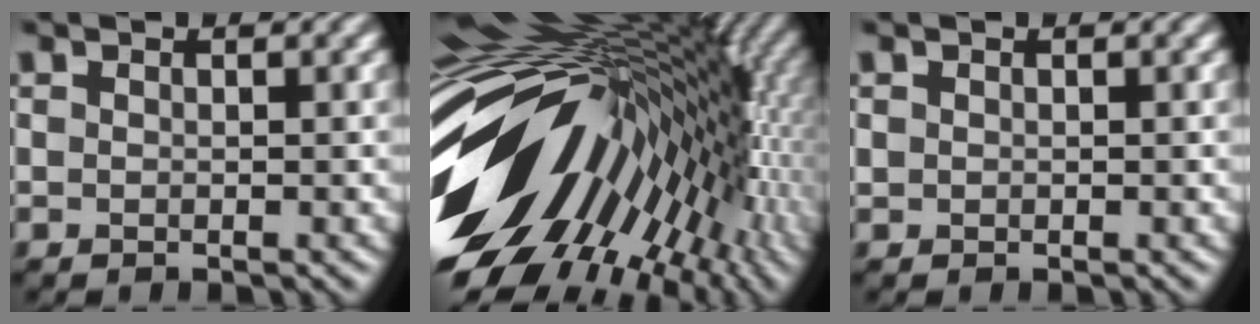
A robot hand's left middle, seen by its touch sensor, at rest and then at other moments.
{"total": 18.1, "force": [-1.6, 11.1, 14.2], "torque": [-0.205, -0.002, -0.022]}
{"total": 0.0}